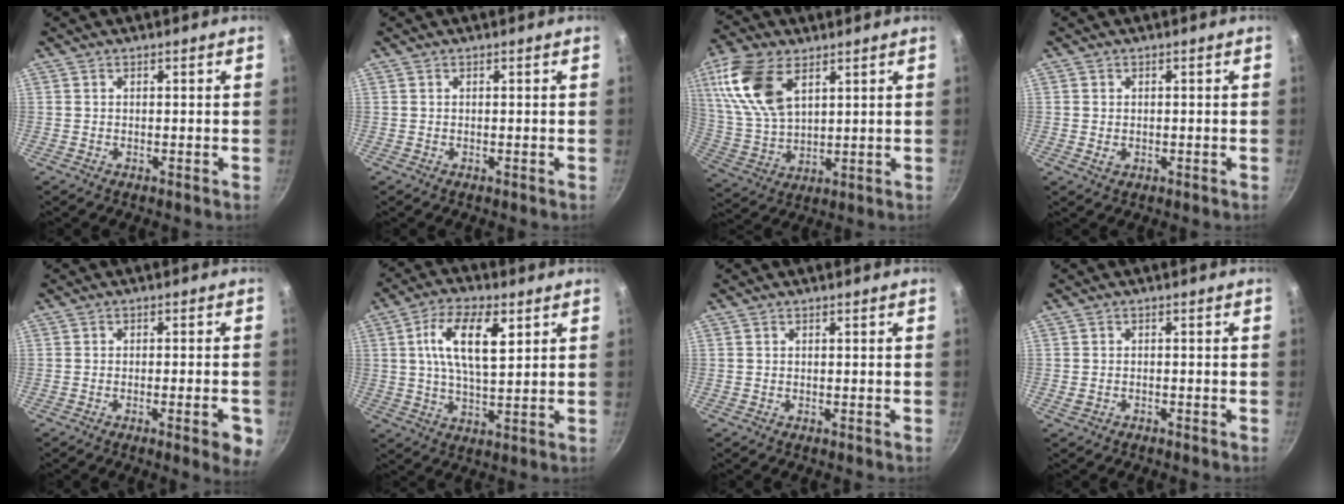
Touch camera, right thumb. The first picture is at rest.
{"total": 0.0}
{"total": 15.2, "force": [6.7, 8.2, 10.9], "torque": [-0.212, -0.020, 0.139]}
{"total": 1.7, "force": [-0.2, 1.5, 0.8], "torque": [-0.012, -0.002, -0.002]}
{"total": 6.1, "force": [-2.4, 1.4, 5.4], "torque": [-0.057, 0.007, -0.030]}
{"total": 11.4, "force": [3.6, 4.9, 9.6], "torque": [-0.169, -0.005, 0.062]}
{"total": 0.0}
{"total": 1.5, "force": [-0.9, 1.0, 0.7], "torque": [-0.020, 0.013, -0.012]}